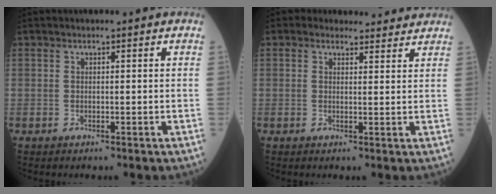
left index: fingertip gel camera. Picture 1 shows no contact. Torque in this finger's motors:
{"motor_torque": [0.79, -1.35, -0.31, 0.00]}